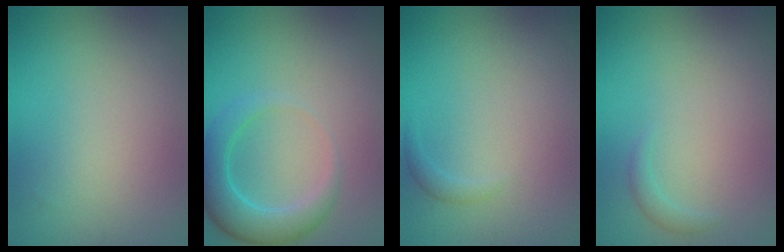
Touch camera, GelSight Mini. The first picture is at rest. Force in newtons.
{"total": 4.2, "press": 4.2, "slide": 0.3}
{"total": 0.7, "press": 0.7, "slide": 0.1}
{"total": 0.9, "press": 0.9, "slide": 0.0}